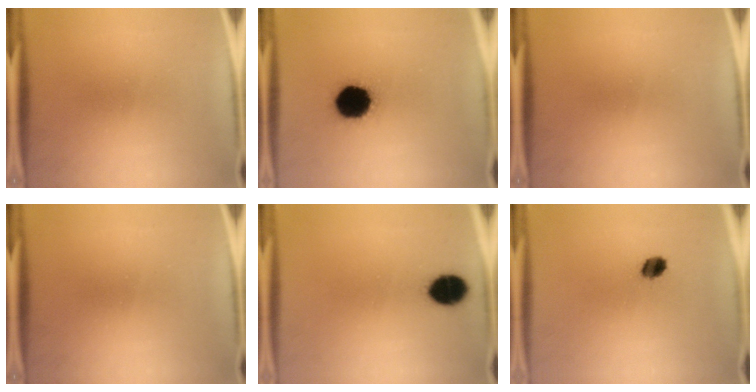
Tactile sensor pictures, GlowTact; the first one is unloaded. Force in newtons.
{"total": 15.0}
{"total": 0.0}
{"total": 0.0}
{"total": 8.4}
{"total": 3.2}